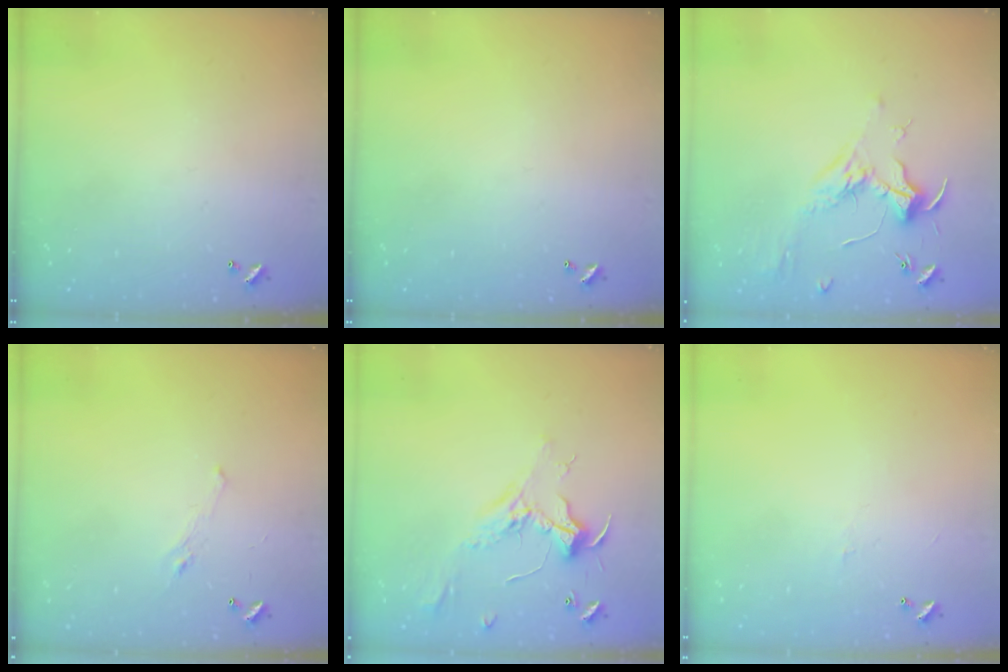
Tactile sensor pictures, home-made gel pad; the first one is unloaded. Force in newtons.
{"total": 0.0}
{"total": 1.8, "press": 1.7, "slide": 0.7}
{"total": 0.8, "press": 0.1, "slide": 0.8}
{"total": 2.4, "press": 2.3, "slide": 0.8}
{"total": 0.8, "press": 0.7, "slide": 0.5}